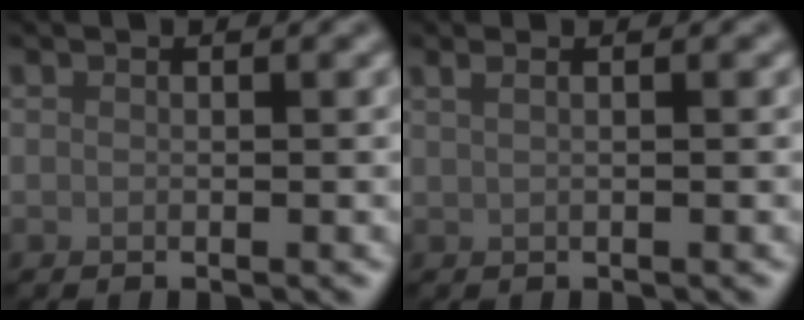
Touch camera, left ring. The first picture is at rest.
{"total": 2.1, "force": [1.1, 1.0, 1.5], "torque": [-0.013, 0.003, -0.001]}